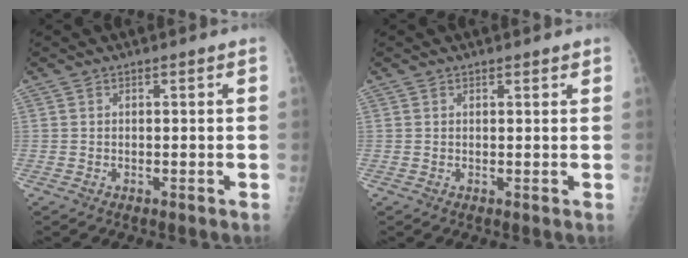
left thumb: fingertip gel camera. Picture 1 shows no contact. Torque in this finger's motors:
{"motor_torque": [-0.16, 0.01, 0.02, 0.02, 0.03]}